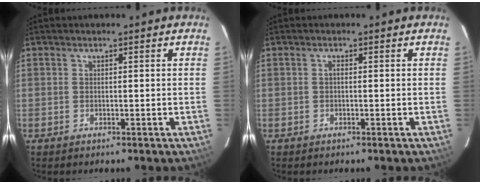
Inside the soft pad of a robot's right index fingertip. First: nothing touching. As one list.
[{"total": 0.5, "force": [-0.1, 0.2, 0.4], "torque": [-0.006, 0.004, -0.005]}]